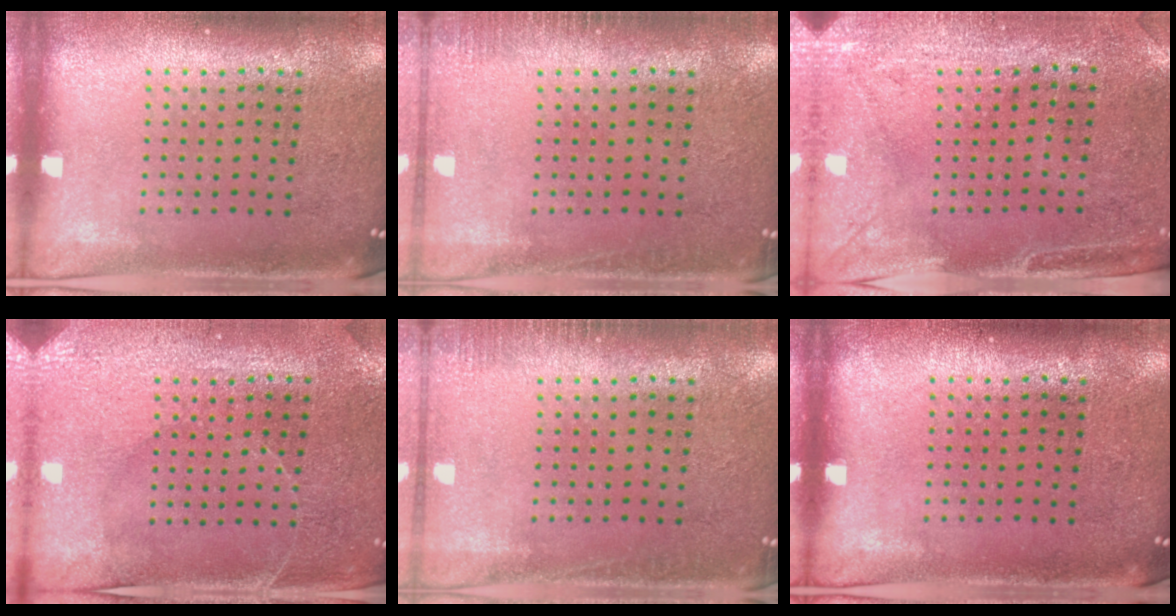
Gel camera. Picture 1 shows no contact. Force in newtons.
{"total": 1.3, "press": 1.3, "slide": 0.3}
{"total": 3.0, "press": 2.4, "slide": 1.8}
{"total": 3.0, "press": 2.9, "slide": 0.6}
{"total": 1.3, "press": 1.3, "slide": 0.3}
{"total": 0.0}